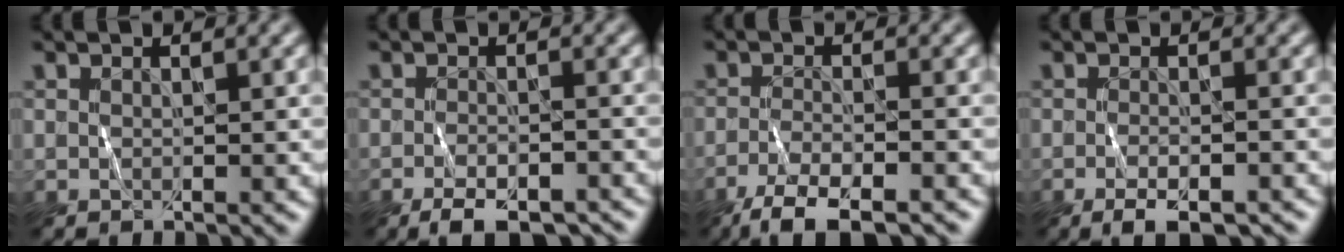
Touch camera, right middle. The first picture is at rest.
{"total": 4.3, "force": [-3.4, 1.2, 2.3], "torque": [-0.037, -0.004, -0.055]}
{"total": 4.7, "force": [-3.9, 0.6, 2.5], "torque": [-0.049, -0.008, -0.078]}
{"total": 2.8, "force": [-2.0, 0.5, 1.8], "torque": [-0.035, -0.004, -0.032]}